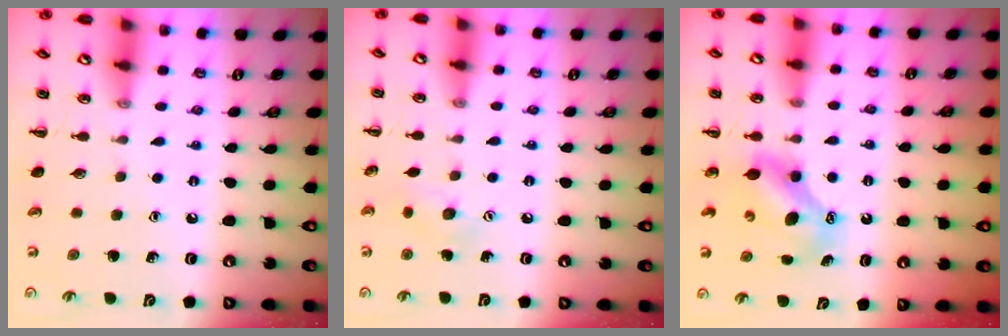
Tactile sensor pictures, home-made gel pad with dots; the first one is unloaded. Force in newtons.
{"total": 6.2, "press": 6.0, "slide": 1.7}
{"total": 7.1, "press": 7.0, "slide": 1.1}